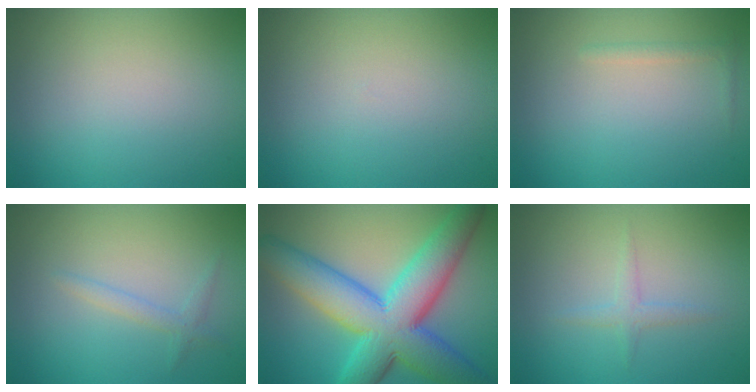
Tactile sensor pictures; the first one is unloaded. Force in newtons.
{"total": 0.0}
{"total": 0.8, "press": 0.8, "slide": 0.0}
{"total": 1.3, "press": 1.3, "slide": 0.1}
{"total": 12.3, "press": 12.3, "slide": 0.3}
{"total": 1.2, "press": 1.2, "slide": 0.0}